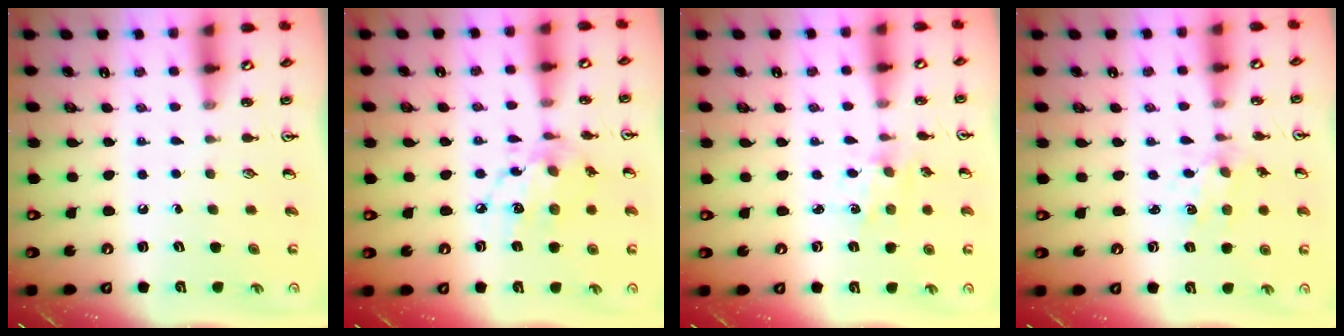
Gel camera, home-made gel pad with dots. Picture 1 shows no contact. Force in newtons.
{"total": 12.5, "press": 12.5, "slide": 0.8}
{"total": 1.7, "press": 1.7, "slide": 0.3}
{"total": 2.1, "press": 2.1, "slide": 0.3}